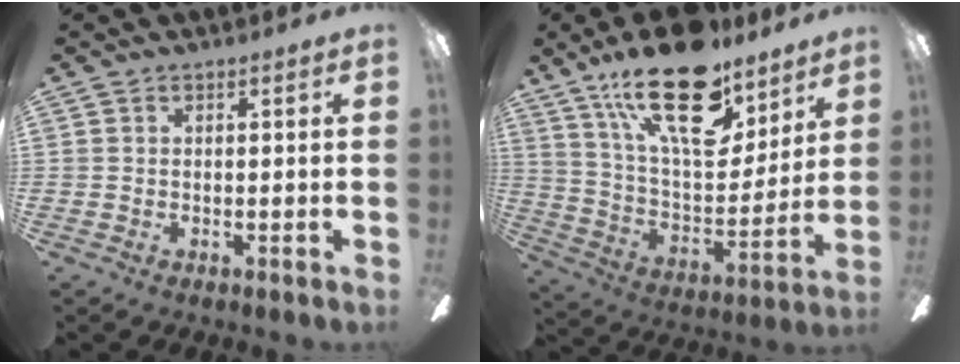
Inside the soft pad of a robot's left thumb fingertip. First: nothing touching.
{"total": 24.7, "force": [16.2, 10.4, 15.5], "torque": [-0.261, -0.089, 0.279]}